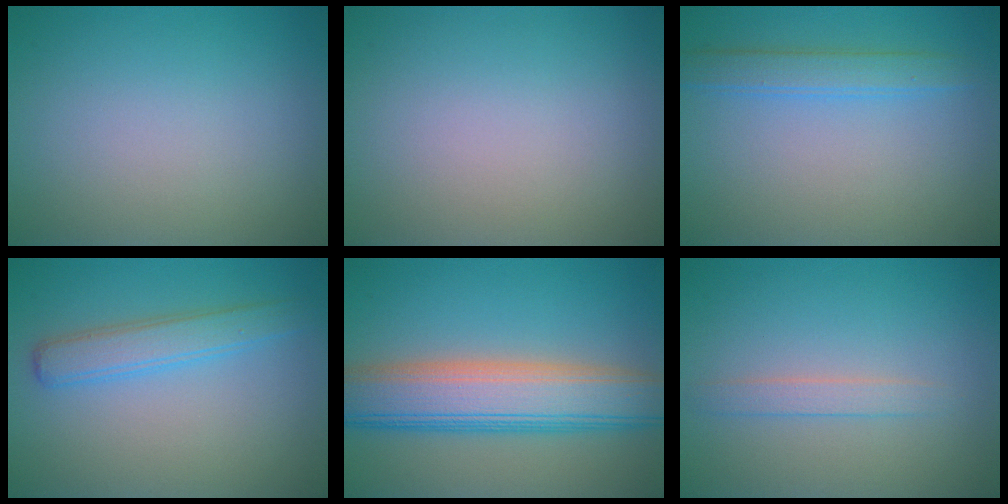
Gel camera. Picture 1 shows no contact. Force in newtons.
{"total": 0.0}
{"total": 3.4, "press": 3.4, "slide": 0.2}
{"total": 3.1, "press": 3.1, "slide": 0.1}
{"total": 8.8, "press": 8.8, "slide": 0.3}
{"total": 1.5, "press": 1.5, "slide": 0.1}